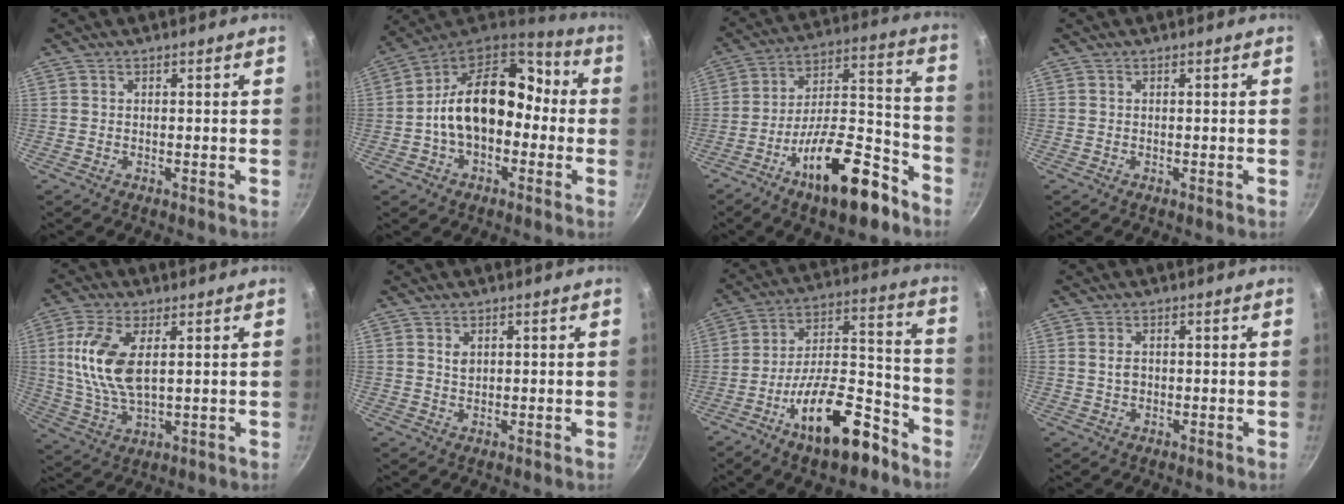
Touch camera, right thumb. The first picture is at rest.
{"total": 18.9, "force": [-1.3, 12.9, 13.8], "torque": [-0.193, 0.059, -0.038]}
{"total": 20.0, "force": [-11.6, 7.5, 14.5], "torque": [-0.192, 0.091, -0.188]}
{"total": 0.0}
{"total": 12.4, "force": [2.6, 6.1, 10.5], "torque": [-0.208, -0.008, 0.056]}
{"total": 1.9, "force": [0.7, 1.3, 1.1], "torque": [-0.016, -0.003, 0.015]}
{"total": 19.4, "force": [-11.1, 7.9, 13.8], "torque": [-0.185, 0.091, -0.180]}
{"total": 2.3, "force": [0.2, 1.7, 1.5], "torque": [-0.021, 0.001, 0.004]}